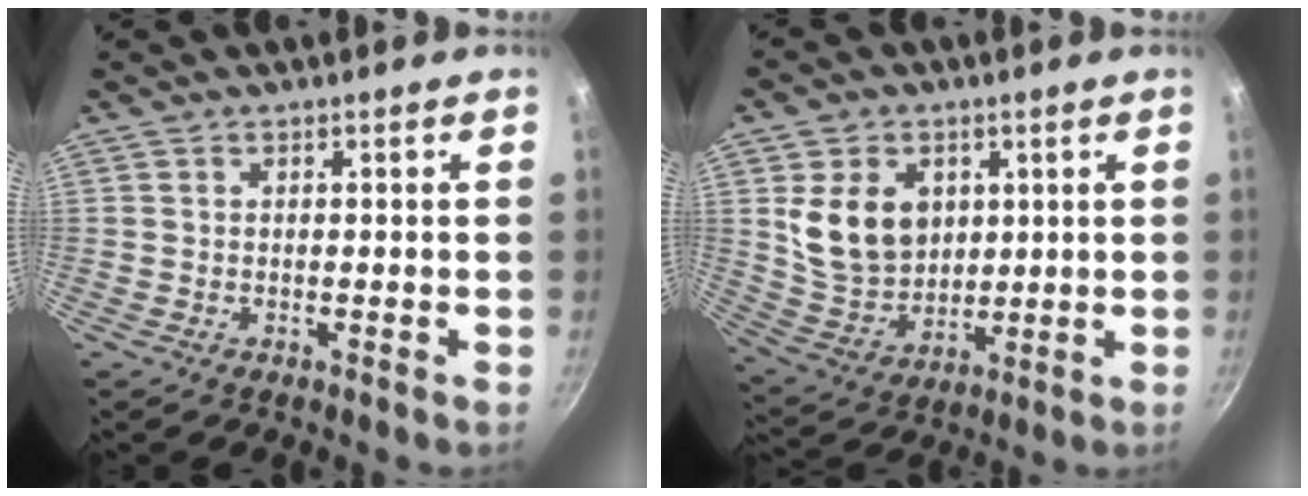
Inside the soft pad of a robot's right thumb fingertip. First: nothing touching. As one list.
[{"total": 13.1, "force": [3.0, 10.1, 7.8], "torque": [-0.115, -0.020, 0.068]}]